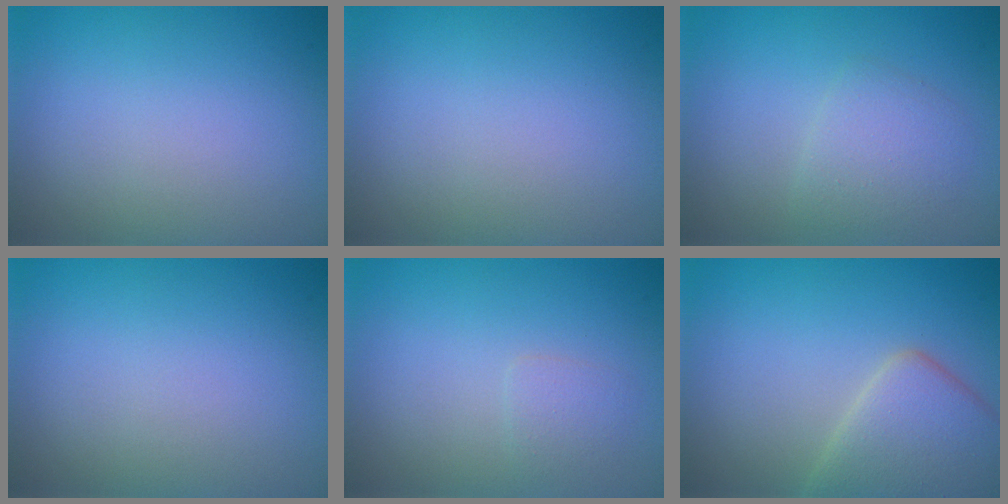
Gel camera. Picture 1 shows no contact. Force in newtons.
{"total": 0.0}
{"total": 2.3, "press": 2.3, "slide": 0.1}
{"total": 0.0}
{"total": 1.1, "press": 1.1, "slide": 0.1}
{"total": 5.3, "press": 5.3, "slide": 0.4}